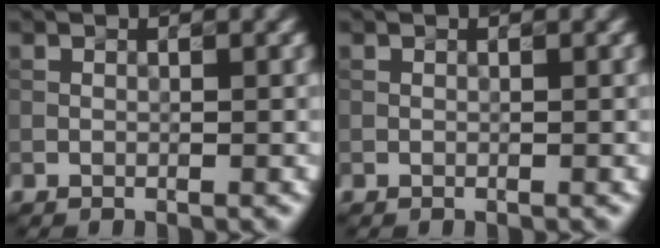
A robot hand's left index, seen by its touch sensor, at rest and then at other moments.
{"total": 0.0}